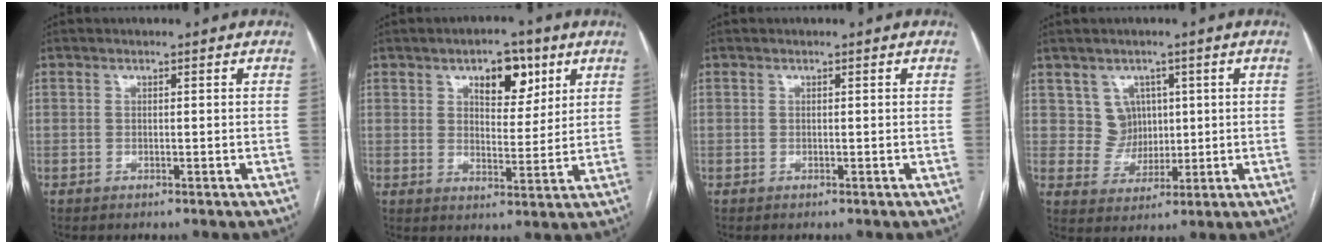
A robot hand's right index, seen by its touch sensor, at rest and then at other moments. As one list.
[{"total": 7.7, "force": [4.0, 3.7, 5.4], "torque": [-0.075, 0.007, 0.062]}, {"total": 0.0}, {"total": 5.0, "force": [1.7, 4.7, 0.5], "torque": [-0.008, 0.012, 0.038]}]